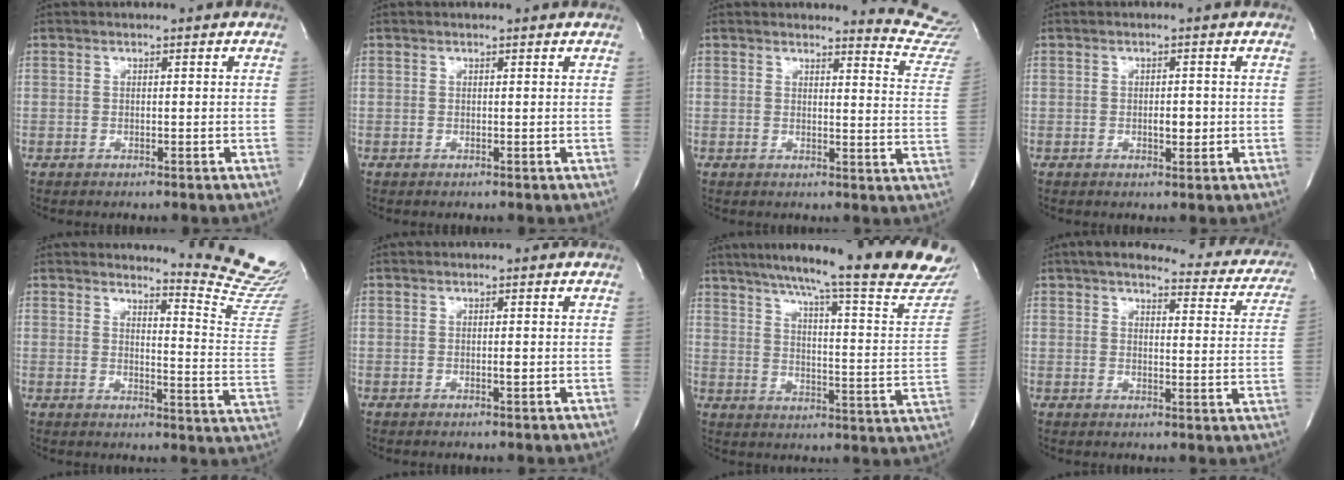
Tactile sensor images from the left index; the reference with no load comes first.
{"total": 1.0, "force": [1.0, 0.1, 0.1], "torque": [-0.009, 0.002, 0.008]}
{"total": 9.4, "force": [9.4, -0.5, -0.4], "torque": [0.014, -0.114, 0.073]}
{"total": 2.0, "force": [-0.3, 0.9, 1.7], "torque": [-0.027, 0.000, -0.002]}
{"total": 13.2, "force": [13.0, -1.7, 1.6], "torque": [-0.014, -0.151, 0.131]}
{"total": 0.6, "force": [0.0, 0.1, 0.6], "torque": [-0.013, -0.001, -0.003]}
{"total": 27.9, "force": [23.8, 1.0, 14.5], "torque": [-0.219, -0.065, 0.297]}
{"total": 17.2, "force": [15.0, 4.6, 6.9], "torque": [-0.064, -0.020, 0.155]}